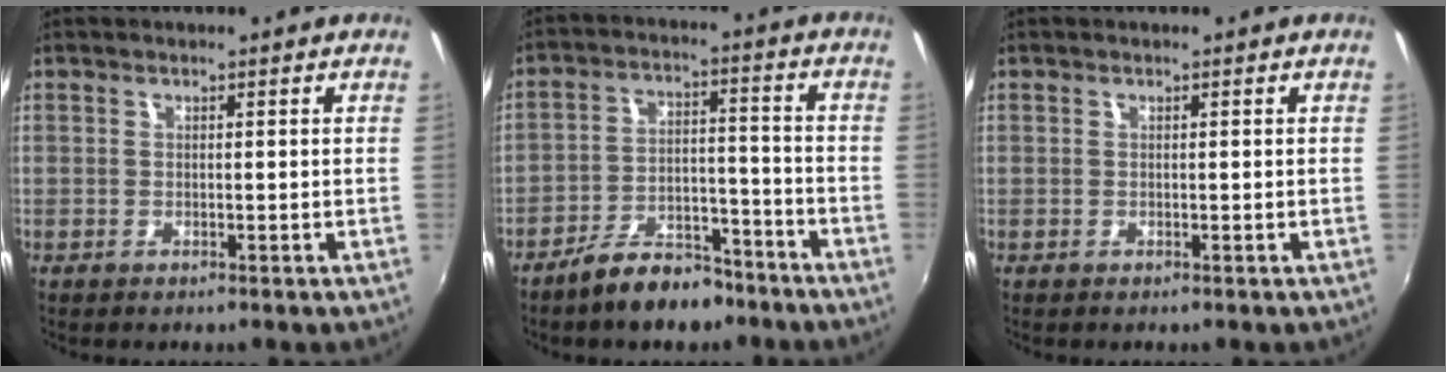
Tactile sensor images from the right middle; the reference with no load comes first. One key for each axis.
{"total": 10.1, "fx": -8.0, "fy": 4.2, "fz": 4.6, "tx": -0.088, "ty": 0.022, "tz": -0.117}
{"total": 0.0}